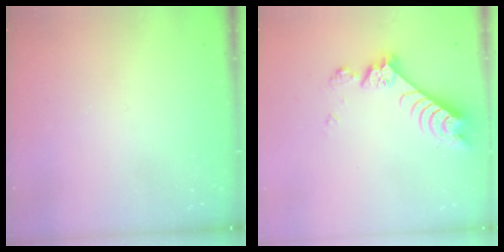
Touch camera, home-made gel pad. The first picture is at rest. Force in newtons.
{"total": 7.6, "press": 7.6, "slide": 0.8}